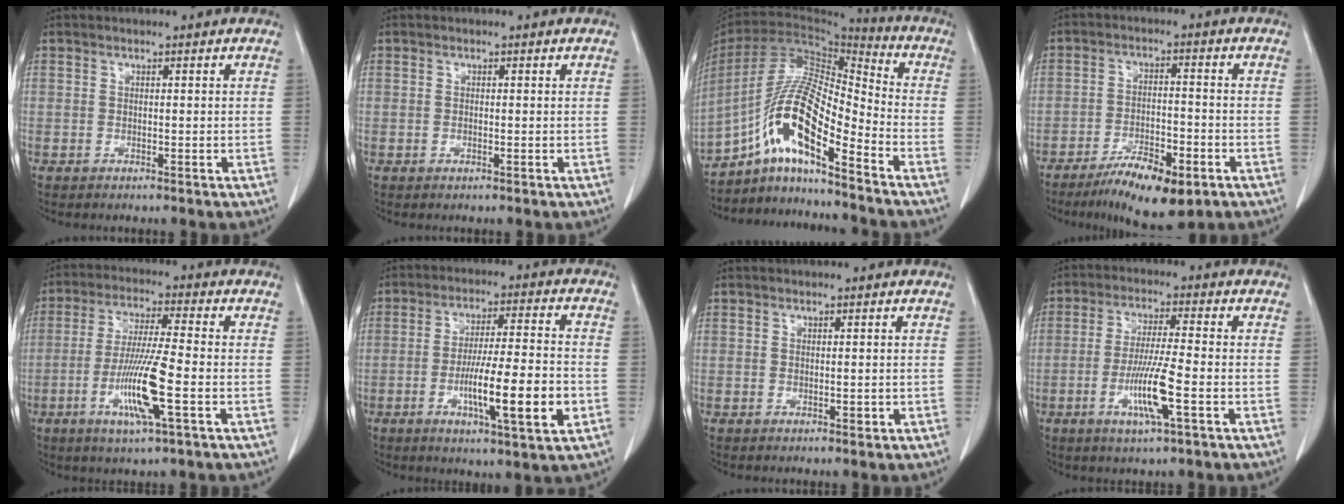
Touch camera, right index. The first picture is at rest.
{"total": 0.0}
{"total": 13.6, "force": [-8.0, 2.2, 10.7], "torque": [-0.206, 0.016, -0.146]}
{"total": 10.1, "force": [-6.3, 2.9, 7.3], "torque": [-0.121, -0.011, -0.098]}
{"total": 11.0, "force": [-3.4, 0.1, 10.5], "torque": [-0.208, -0.016, -0.068]}
{"total": 12.9, "force": [-3.8, 1.0, 12.3], "torque": [-0.207, -0.008, -0.063]}
{"total": 0.8, "force": [-0.1, 0.3, 0.7], "torque": [-0.015, -0.002, 0.001]}
{"total": 8.6, "force": [-2.9, 0.0, 8.1], "torque": [-0.157, -0.012, -0.056]}